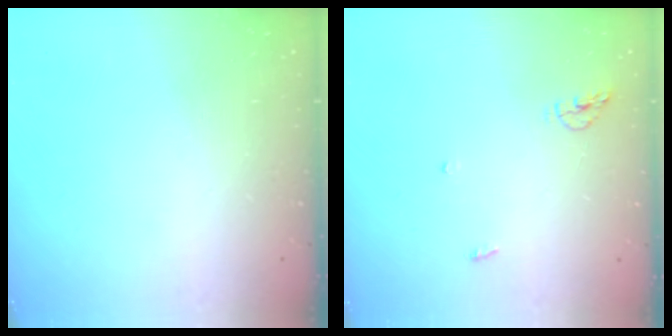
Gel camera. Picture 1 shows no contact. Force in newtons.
{"total": 4.6, "press": 4.5, "slide": 1.0}